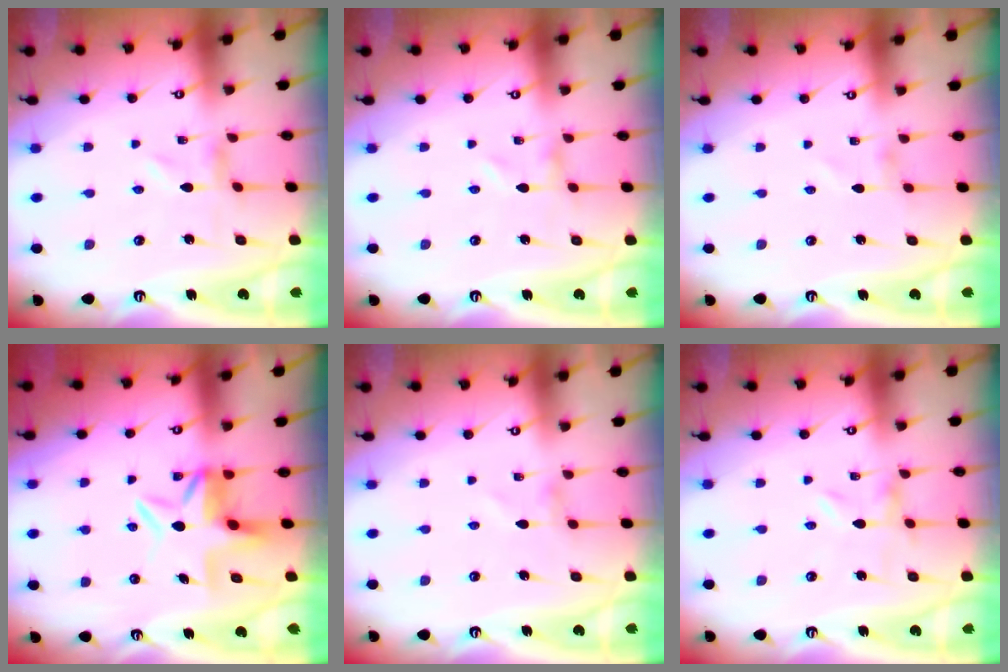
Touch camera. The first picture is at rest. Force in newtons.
{"total": 0.0}
{"total": 0.9, "press": 0.9, "slide": 0.0}
{"total": 6.5, "press": 6.0, "slide": 2.6}
{"total": 0.0}
{"total": 0.0}